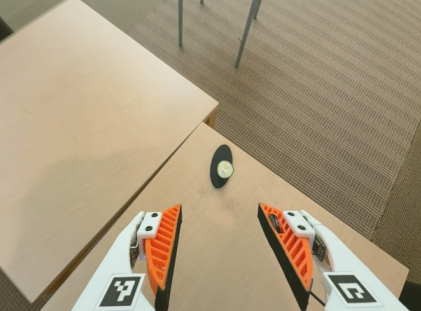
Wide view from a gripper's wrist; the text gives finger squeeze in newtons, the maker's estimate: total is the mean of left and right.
{"total": 0.5, "left": 0.5, "right": 0.5}